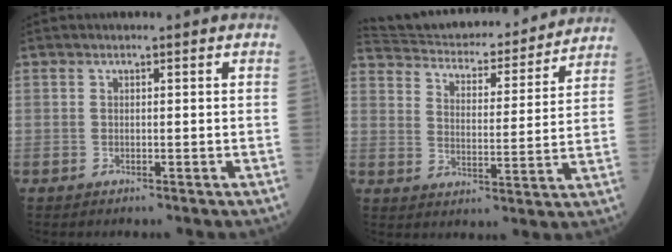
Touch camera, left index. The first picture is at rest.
{"total": 23.4, "force": [21.8, 4.8, 7.2], "torque": [-0.124, -0.007, 0.296]}